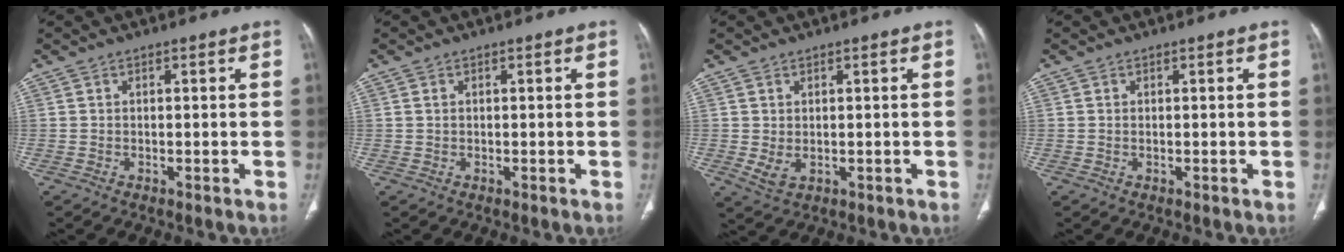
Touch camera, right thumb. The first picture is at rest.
{"total": 0.6, "force": [0.2, 0.4, 0.4], "torque": [-0.008, 0.002, 0.004]}
{"total": 2.7, "force": [-0.1, 1.8, 2.0], "torque": [-0.040, -0.005, 0.010]}
{"total": 0.0}